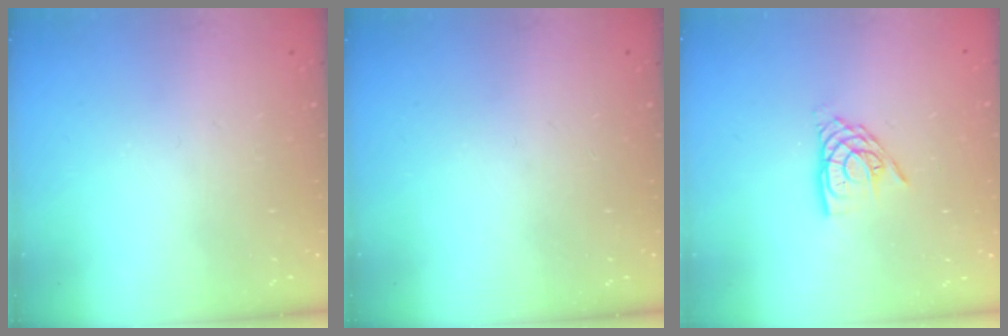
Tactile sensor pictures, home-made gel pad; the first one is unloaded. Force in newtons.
{"total": 0.0}
{"total": 9.6, "press": 9.5, "slide": 0.9}